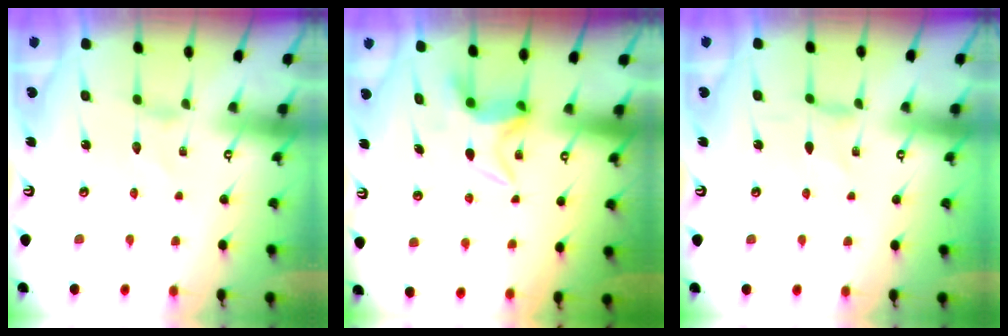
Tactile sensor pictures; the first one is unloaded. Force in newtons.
{"total": 6.6, "press": 6.6, "slide": 0.3}
{"total": 0.0}